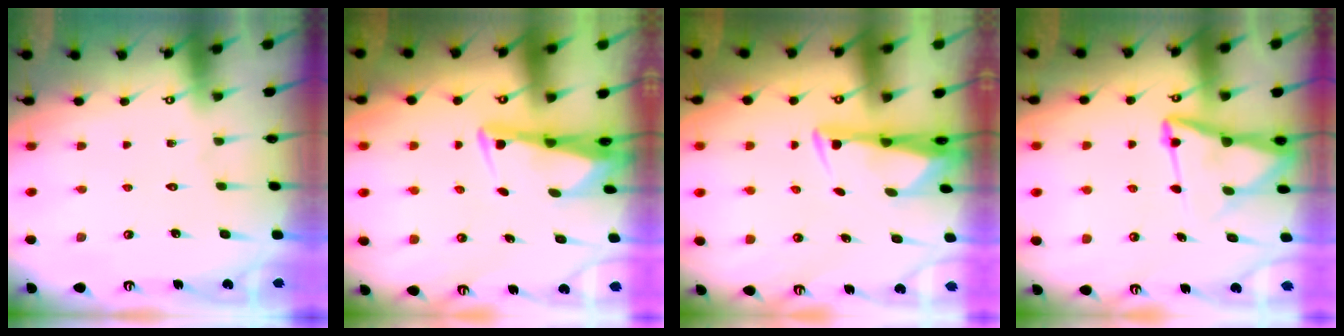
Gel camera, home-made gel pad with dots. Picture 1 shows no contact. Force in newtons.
{"total": 2.9, "press": 2.8, "slide": 0.7}
{"total": 2.9, "press": 2.8, "slide": 1.0}
{"total": 11.2, "press": 11.2, "slide": 1.2}